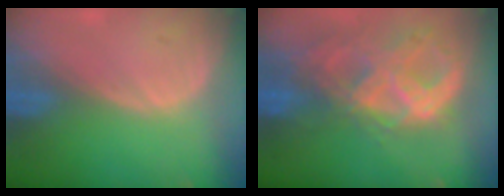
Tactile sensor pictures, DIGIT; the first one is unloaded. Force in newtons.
{"total": 11.1, "press": 9.4, "slide": 5.9}